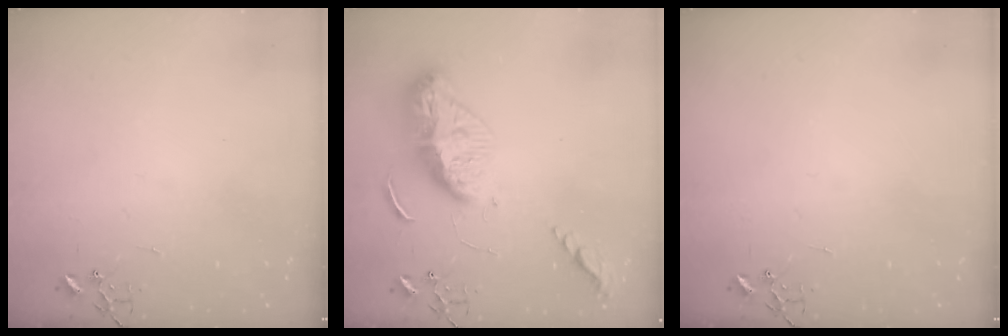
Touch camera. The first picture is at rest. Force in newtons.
{"total": 14.6, "press": 14.5, "slide": 1.2}
{"total": 0.0}